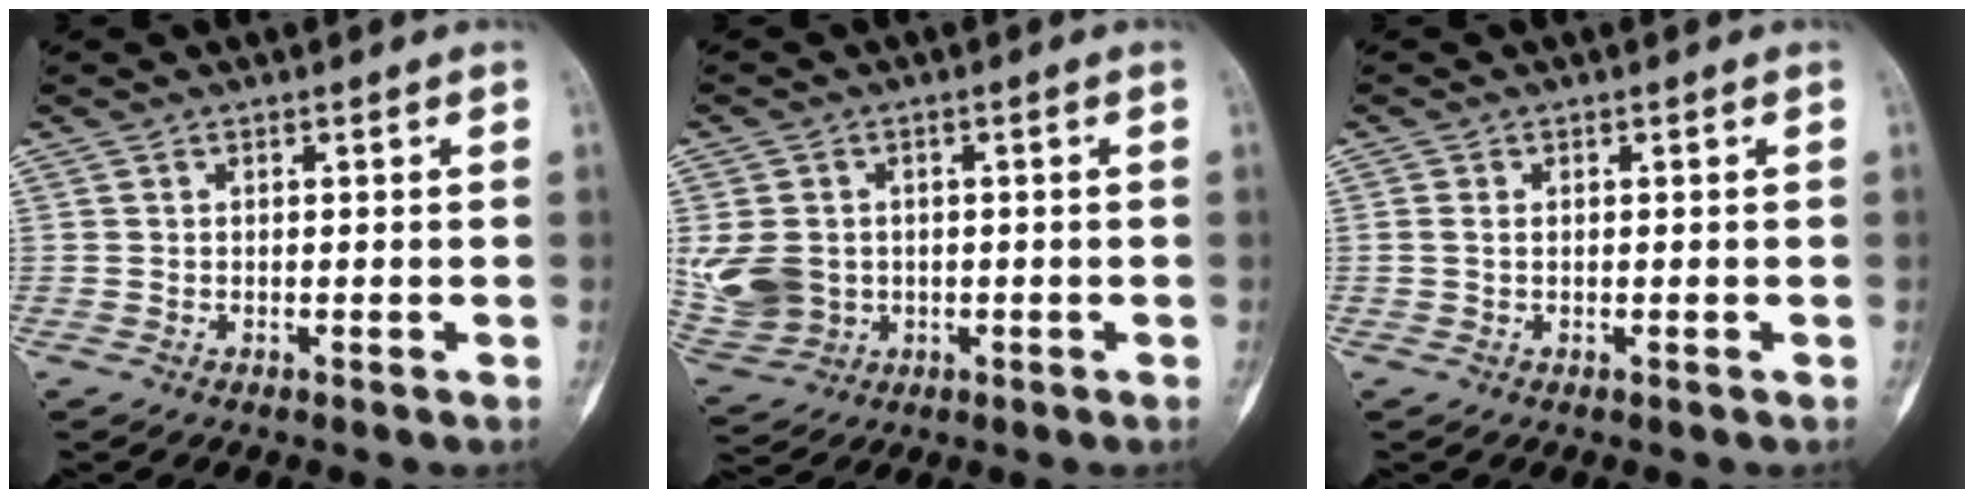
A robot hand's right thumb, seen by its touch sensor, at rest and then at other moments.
{"total": 9.0, "force": [-0.1, 7.5, 5.0], "torque": [-0.095, 0.001, 0.012]}
{"total": 0.9, "force": [0.0, 0.6, 0.7], "torque": [-0.015, -0.001, -0.001]}